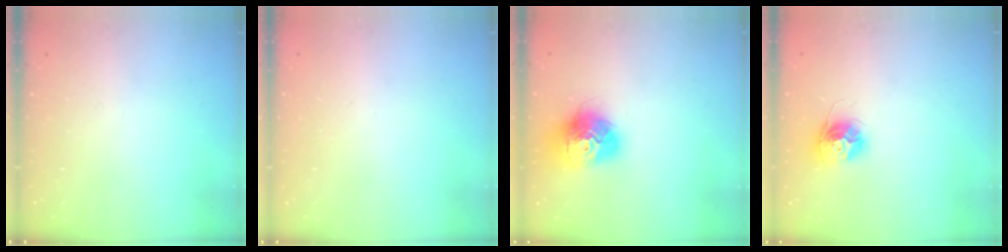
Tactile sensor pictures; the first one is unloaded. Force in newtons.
{"total": 0.9, "press": 0.9, "slide": 0.1}
{"total": 15.2, "press": 15.2, "slide": 1.3}
{"total": 11.3, "press": 11.2, "slide": 0.8}